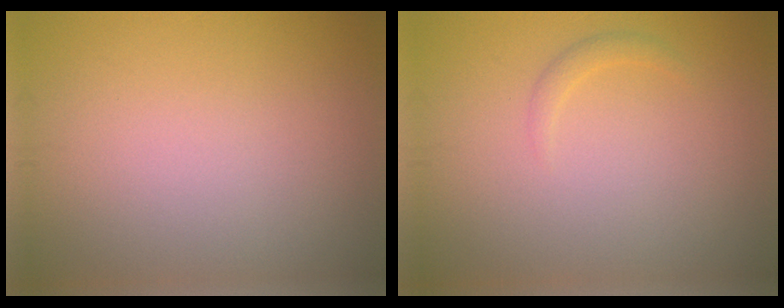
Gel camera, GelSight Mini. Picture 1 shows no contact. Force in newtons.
{"total": 0.9, "press": 0.9, "slide": 0.0}